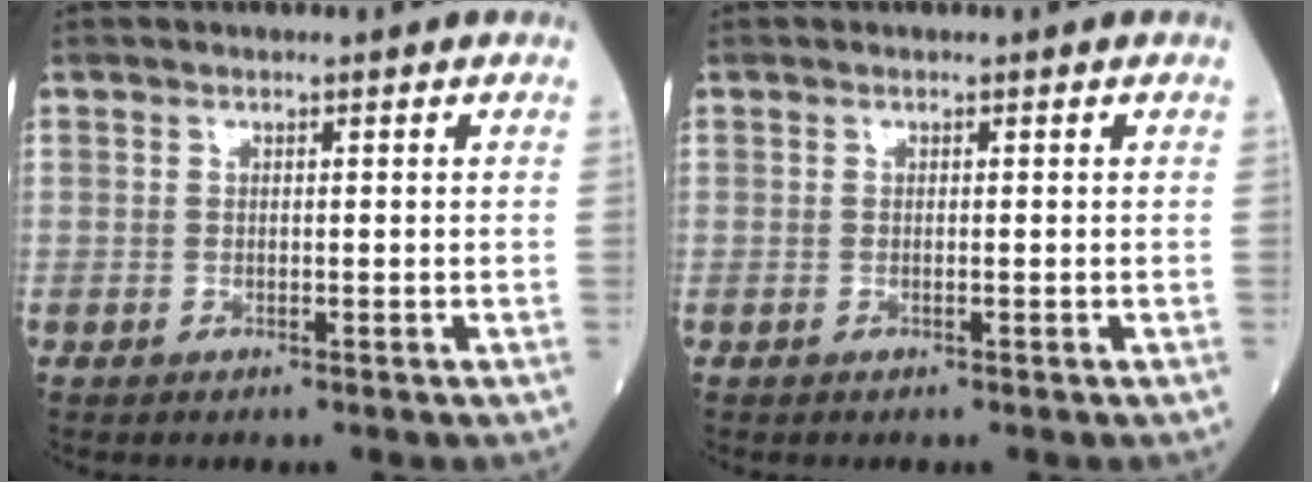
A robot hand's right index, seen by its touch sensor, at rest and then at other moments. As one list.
[{"total": 0.0}]